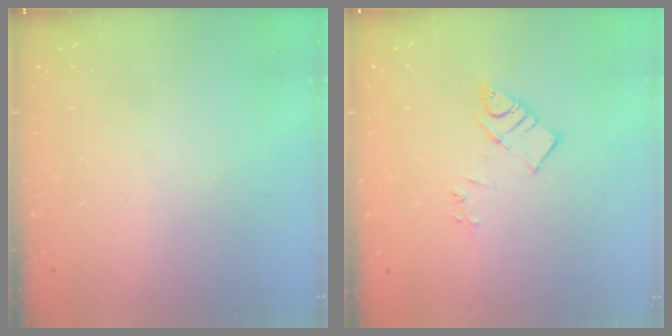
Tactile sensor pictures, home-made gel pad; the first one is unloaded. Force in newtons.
{"total": 6.0, "press": 6.0, "slide": 0.2}